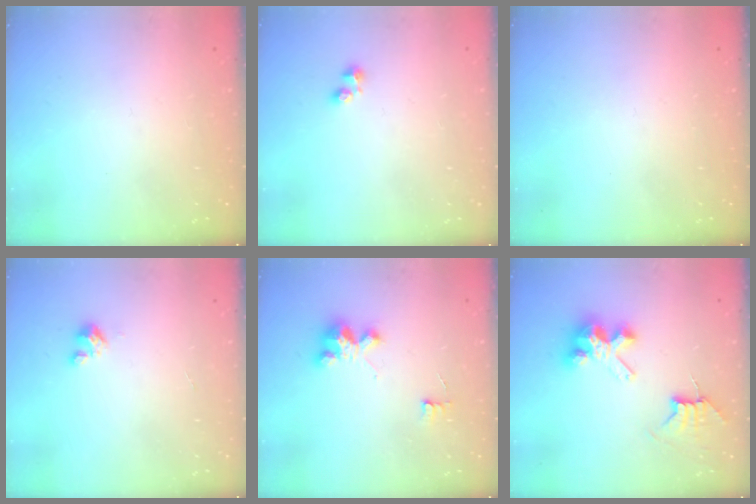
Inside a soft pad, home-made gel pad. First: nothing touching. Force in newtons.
{"total": 1.8, "press": 1.7, "slide": 0.4}
{"total": 0.0}
{"total": 2.9, "press": 2.9, "slide": 0.3}
{"total": 6.0, "press": 6.0, "slide": 0.2}
{"total": 7.5, "press": 7.5, "slide": 0.6}